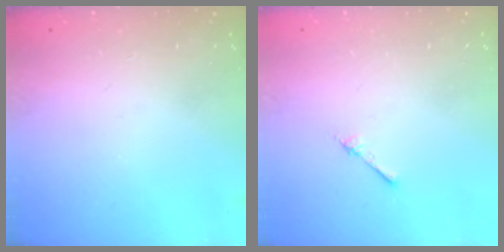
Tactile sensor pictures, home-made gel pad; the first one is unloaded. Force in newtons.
{"total": 2.4, "press": 2.4, "slide": 0.3}